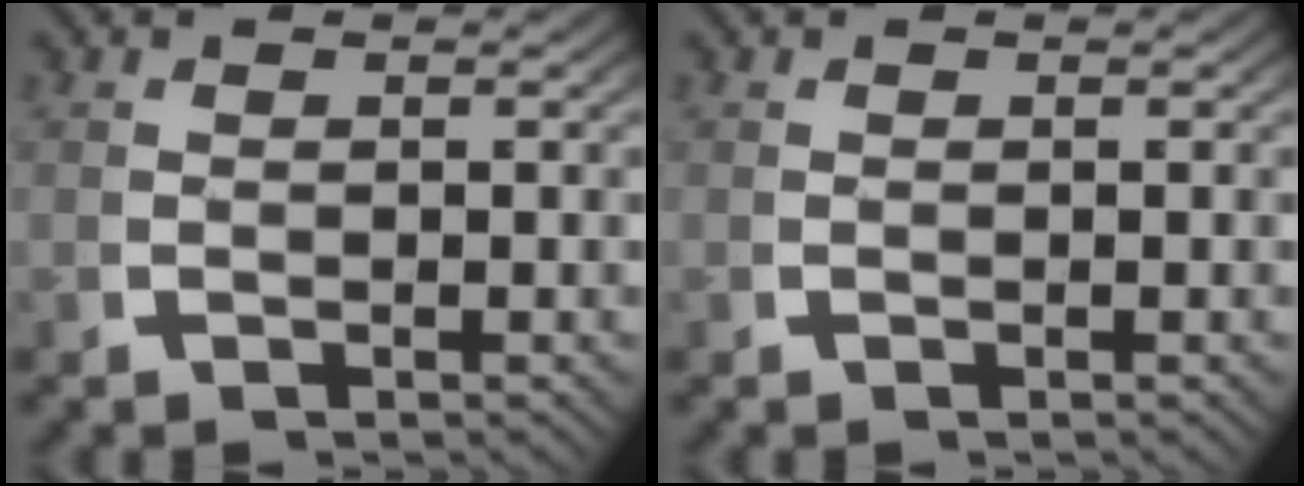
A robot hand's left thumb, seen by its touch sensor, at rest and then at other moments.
{"total": 0.0}